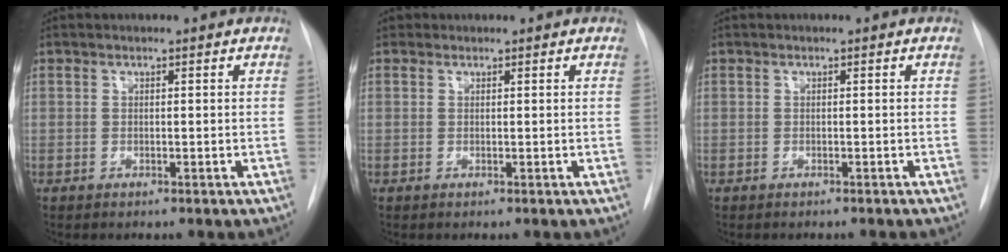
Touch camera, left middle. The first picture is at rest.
{"total": 0.6, "force": [0.4, 0.5, 0.0], "torque": [0.003, 0.006, 0.005]}
{"total": 1.4, "force": [-1.3, 0.1, 0.5], "torque": [-0.008, 0.000, -0.016]}